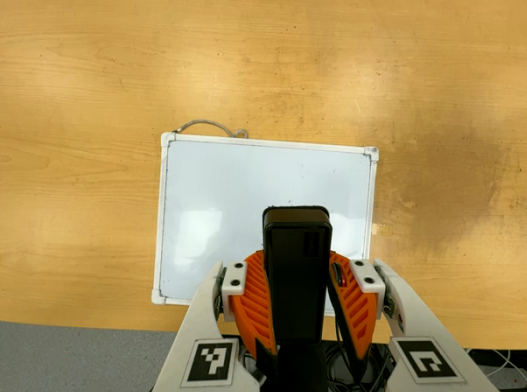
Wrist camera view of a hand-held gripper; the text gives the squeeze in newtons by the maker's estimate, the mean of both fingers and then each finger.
{"total": 6.5, "left": 5.6, "right": 7.4}